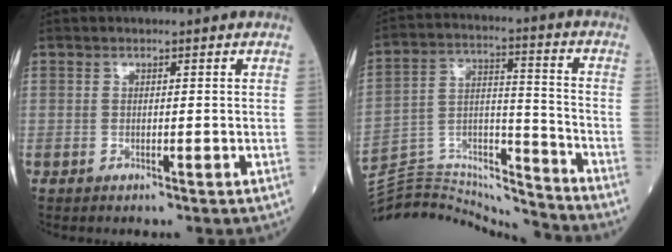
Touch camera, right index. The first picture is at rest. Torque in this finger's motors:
{"motor_torque": [-1.81, -0.34, -0.13, -0.05]}